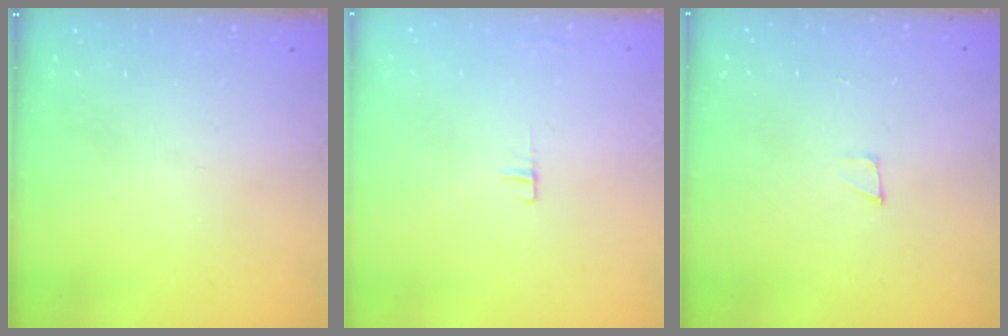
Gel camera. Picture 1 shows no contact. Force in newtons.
{"total": 3.6, "press": 3.5, "slide": 0.3}
{"total": 3.2, "press": 3.2, "slide": 0.3}